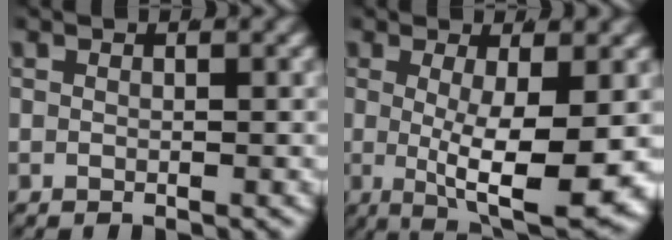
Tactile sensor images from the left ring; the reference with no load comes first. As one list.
[{"total": 9.2, "force": [-0.8, 2.8, 8.8], "torque": [-0.131, -0.026, 0.001]}]